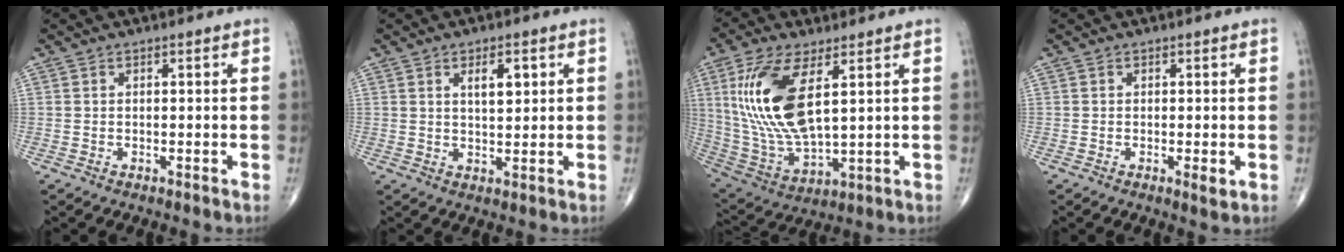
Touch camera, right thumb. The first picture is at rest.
{"total": 4.6, "force": [1.8, 1.9, 3.7], "torque": [-0.051, -0.011, 0.029]}
{"total": 17.7, "force": [5.0, 7.3, 15.4], "torque": [-0.324, -0.024, 0.107]}
{"total": 1.5, "force": [-0.3, 0.4, 1.4], "torque": [-0.027, -0.006, -0.006]}